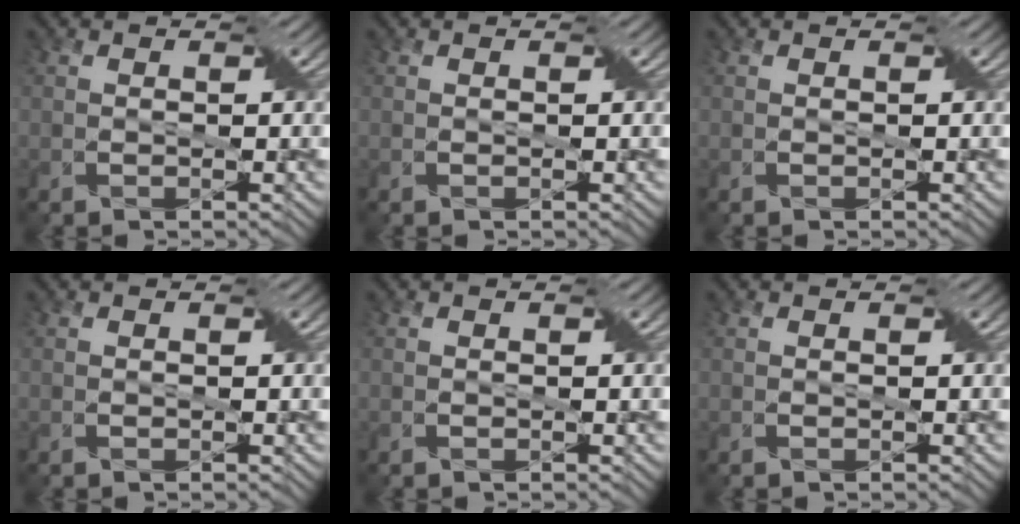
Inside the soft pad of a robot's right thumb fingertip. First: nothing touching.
{"total": 0.0}
{"total": 0.0}
{"total": 0.0}
{"total": 0.0}
{"total": 0.0}